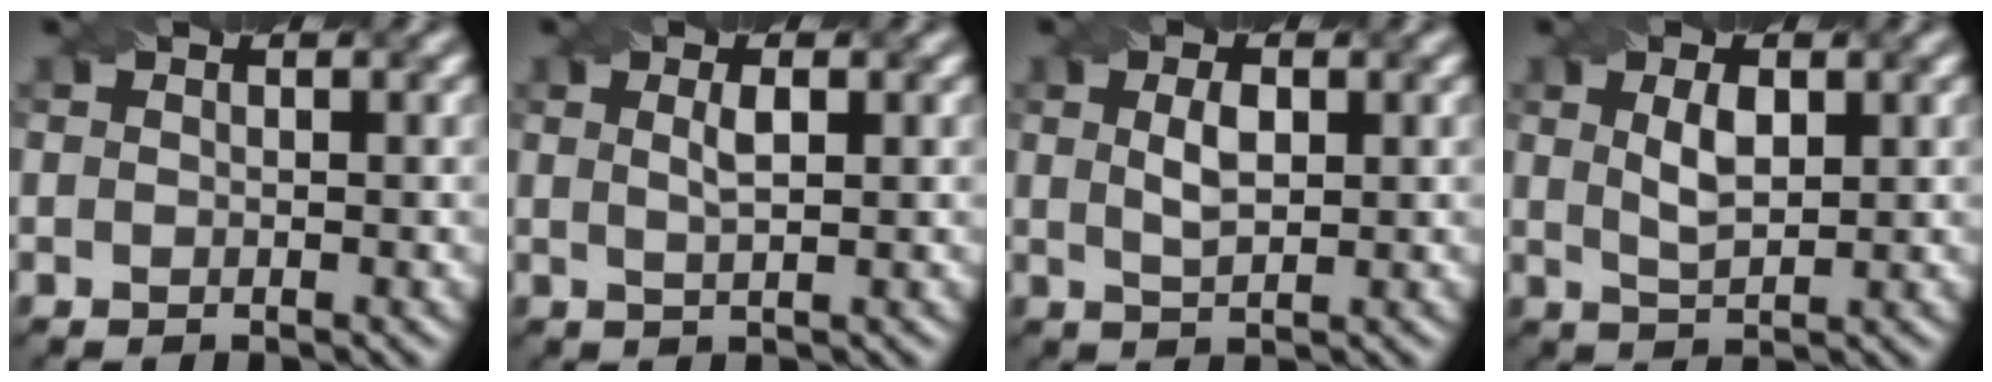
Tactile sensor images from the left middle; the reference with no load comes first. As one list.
[{"total": 1.9, "force": [0.5, 0.5, 1.8], "torque": [-0.031, 0.002, 0.008]}, {"total": 2.5, "force": [0.6, 1.1, 2.1], "torque": [-0.046, -0.001, 0.016]}, {"total": 2.9, "force": [0.9, 1.2, 2.5], "torque": [-0.053, 0.000, 0.021]}]